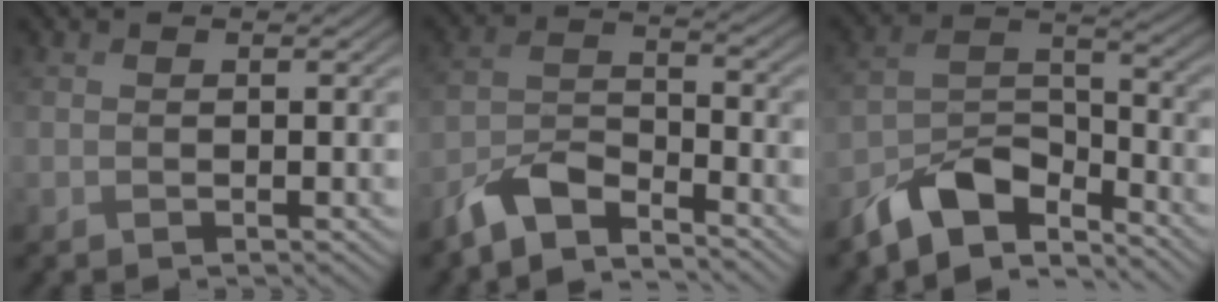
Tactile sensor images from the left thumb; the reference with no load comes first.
{"total": 6.9, "force": [-5.6, 2.2, 3.3], "torque": [-0.072, -0.004, -0.123]}
{"total": 9.9, "force": [-7.5, 4.1, 5.0], "torque": [-0.086, -0.003, -0.154]}